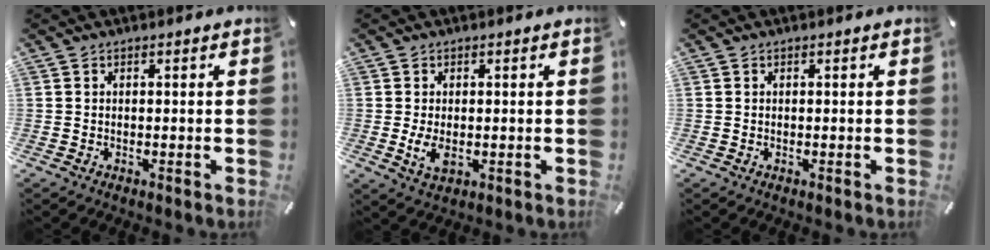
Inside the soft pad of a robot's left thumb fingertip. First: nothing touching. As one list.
[{"total": 4.5, "force": [-0.4, 2.7, 3.6], "torque": [-0.076, -0.006, -0.010]}, {"total": 0.0}]